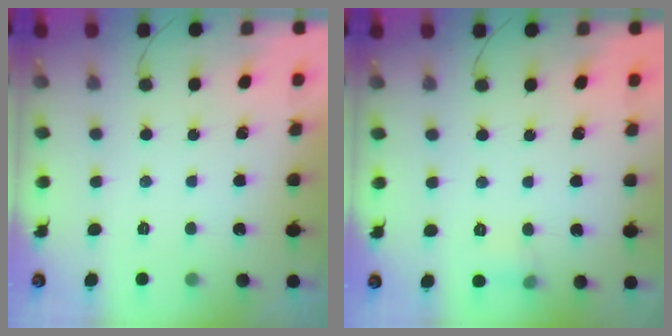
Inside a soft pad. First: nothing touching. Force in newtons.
{"total": 4.3, "press": 3.9, "slide": 1.7}